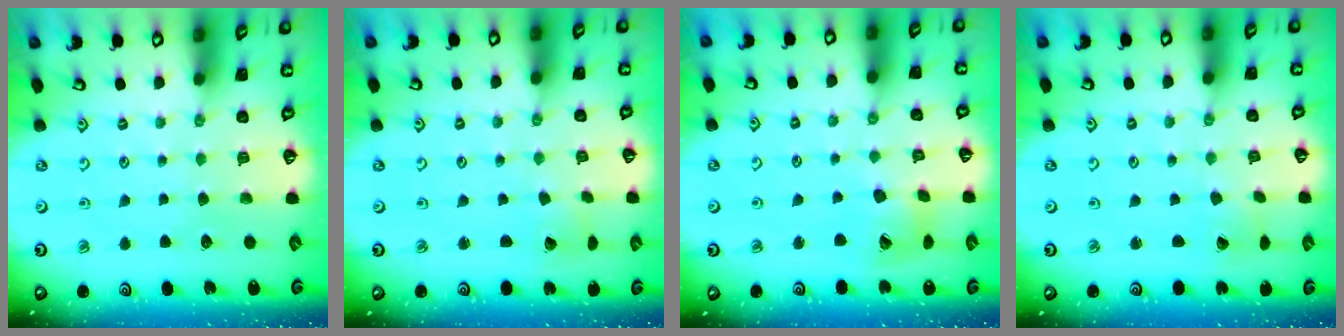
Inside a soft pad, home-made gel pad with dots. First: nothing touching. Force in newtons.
{"total": 2.3, "press": 2.3, "slide": 0.2}
{"total": 11.9, "press": 11.8, "slide": 1.4}
{"total": 0.9, "press": 0.9, "slide": 0.1}